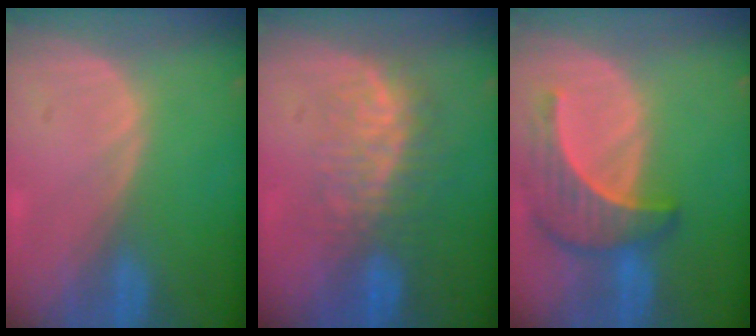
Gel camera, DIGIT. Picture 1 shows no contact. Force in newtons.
{"total": 7.7, "press": 7.3, "slide": 2.7}
{"total": 7.1, "press": 7.0, "slide": 1.1}